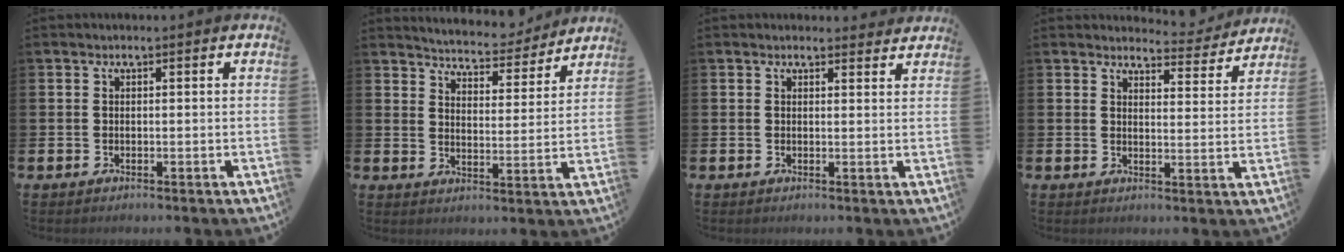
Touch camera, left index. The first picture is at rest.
{"total": 5.6, "force": [5.6, 0.8, 0.3], "torque": [-0.017, -0.046, 0.094]}
{"total": 1.6, "force": [1.5, 0.4, 0.0], "torque": [0.015, -0.009, 0.024]}
{"total": 3.9, "force": [3.7, 1.0, 0.2], "torque": [0.002, -0.033, 0.060]}